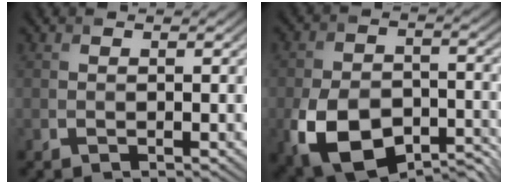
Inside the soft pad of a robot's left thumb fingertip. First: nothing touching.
{"total": 12.1, "force": [-5.3, 7.6, 7.8], "torque": [-0.174, -0.031, -0.085]}